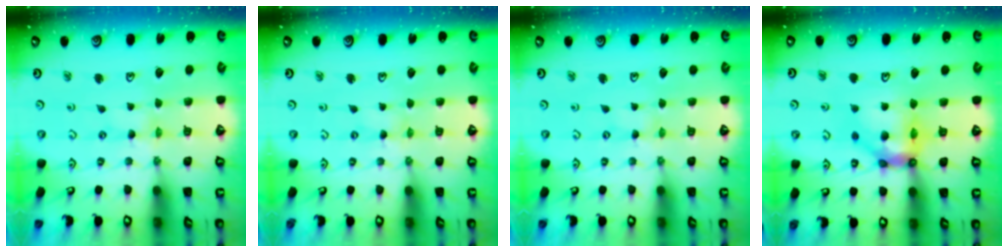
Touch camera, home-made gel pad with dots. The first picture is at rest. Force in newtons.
{"total": 0.0}
{"total": 0.0}
{"total": 12.4, "press": 12.4, "slide": 1.1}